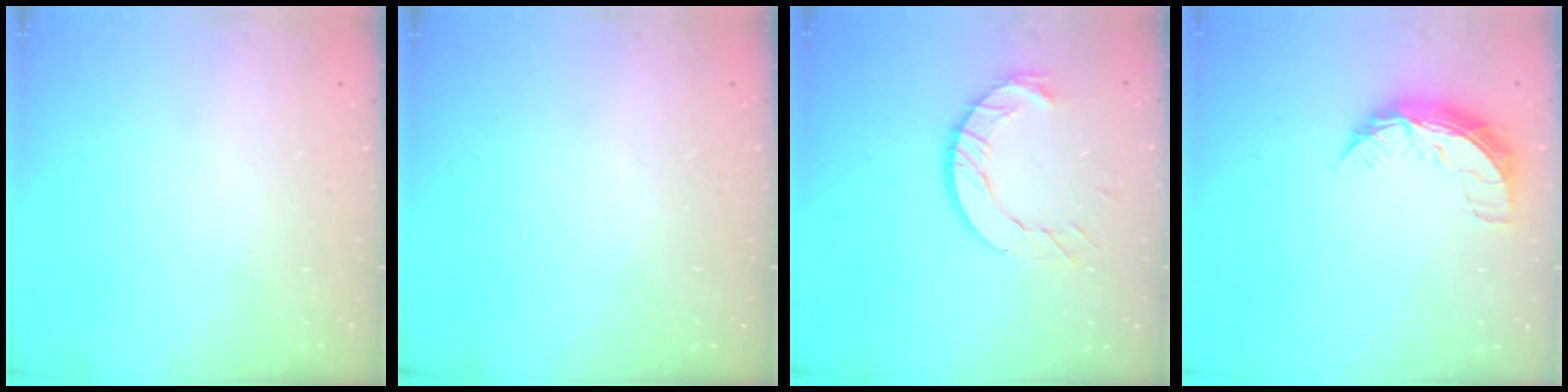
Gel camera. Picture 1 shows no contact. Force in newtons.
{"total": 0.0}
{"total": 11.0, "press": 10.9, "slide": 1.1}
{"total": 7.9, "press": 7.9, "slide": 0.6}